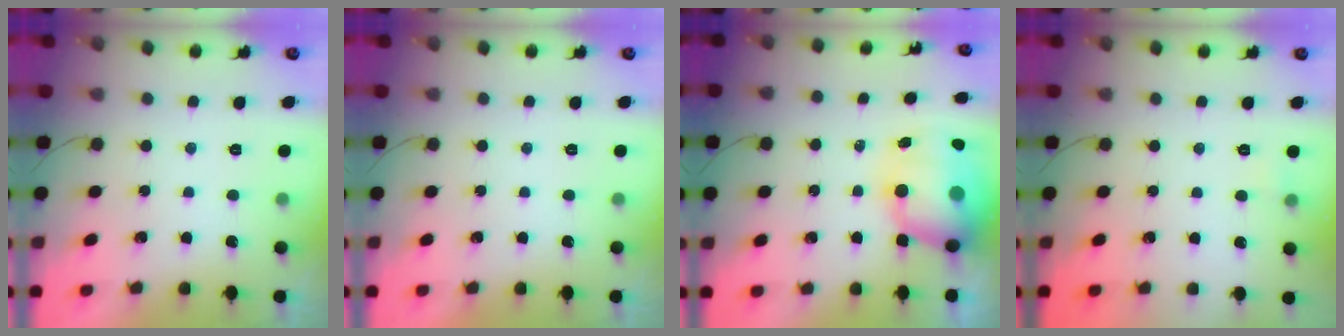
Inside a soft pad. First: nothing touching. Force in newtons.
{"total": 0.0}
{"total": 15.3, "press": 14.9, "slide": 3.7}
{"total": 4.0, "press": 3.8, "slide": 1.0}